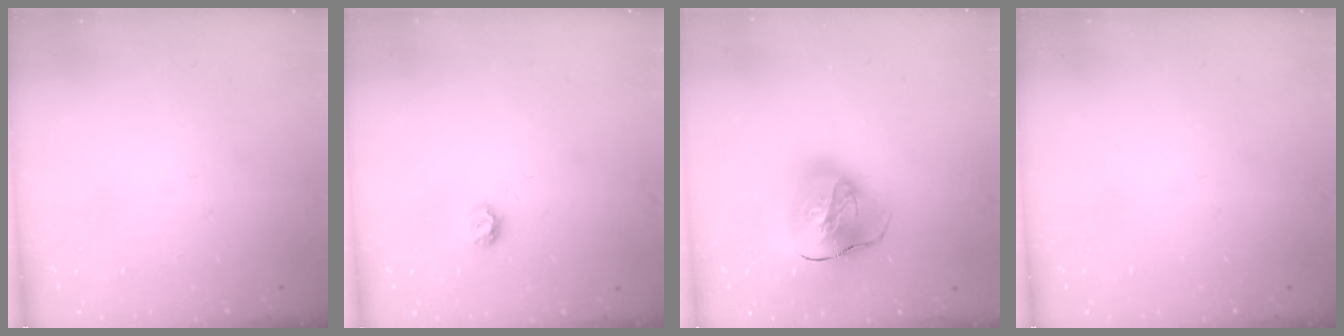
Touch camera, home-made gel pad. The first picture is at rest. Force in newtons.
{"total": 5.5, "press": 5.4, "slide": 0.6}
{"total": 17.4, "press": 17.2, "slide": 2.3}
{"total": 0.0}